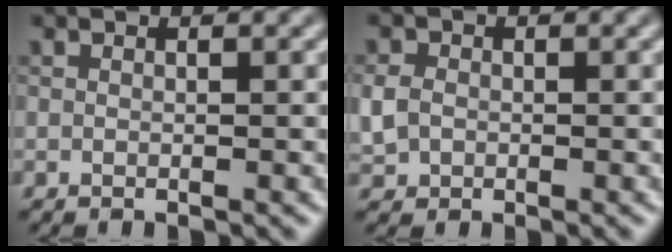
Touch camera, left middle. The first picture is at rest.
{"total": 2.0, "force": [-0.1, 1.8, 1.0], "torque": [-0.020, -0.001, -0.007]}